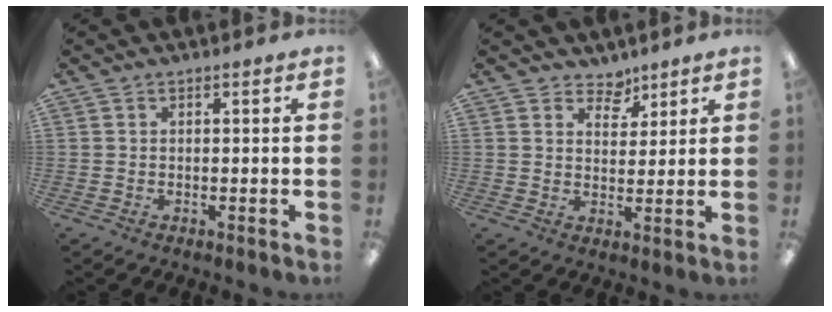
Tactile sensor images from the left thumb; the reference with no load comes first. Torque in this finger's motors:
{"motor_torque": [0.09, 0.13, -0.12, -0.16, -0.01]}